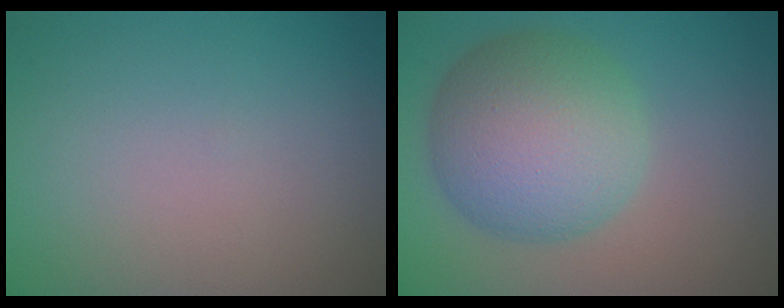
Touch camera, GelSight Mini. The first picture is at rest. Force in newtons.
{"total": 9.3, "press": 9.3, "slide": 0.2}